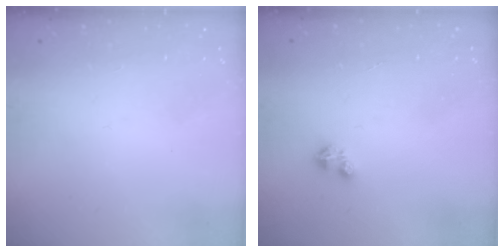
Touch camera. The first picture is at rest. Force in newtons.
{"total": 1.6, "press": 1.6, "slide": 0.3}